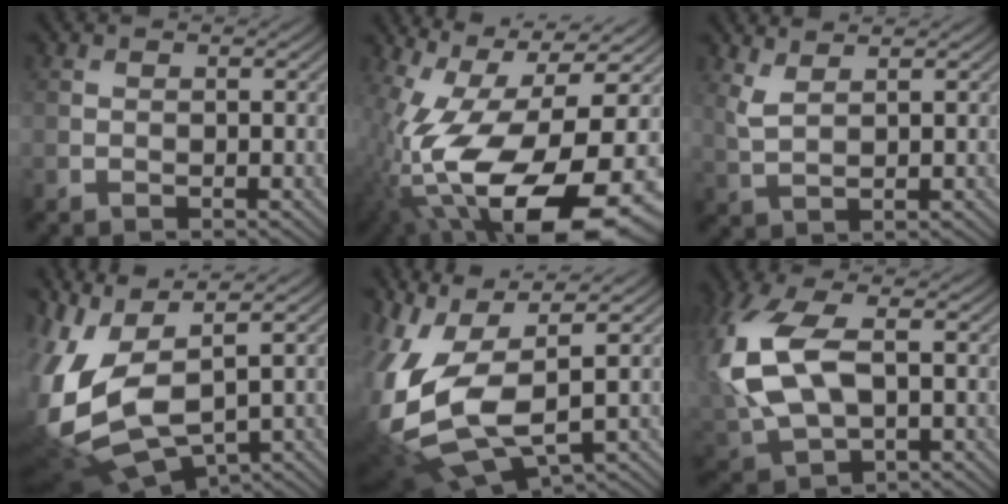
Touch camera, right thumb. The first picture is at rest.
{"total": 20.3, "force": [-7.1, 8.7, 16.9], "torque": [-0.330, -0.045, -0.104]}
{"total": 3.0, "force": [2.1, 0.7, 2.0], "torque": [-0.052, 0.003, 0.049]}
{"total": 14.5, "force": [-0.9, 6.6, 12.9], "torque": [-0.327, -0.021, 0.005]}
{"total": 17.2, "force": [-1.7, 7.9, 15.1], "torque": [-0.383, -0.033, -0.012]}
{"total": 12.9, "force": [1.2, 7.3, 10.6], "torque": [-0.280, -0.003, 0.028]}